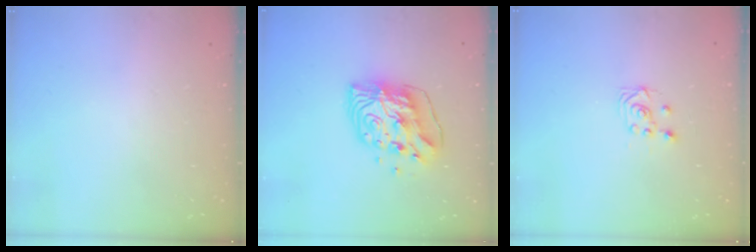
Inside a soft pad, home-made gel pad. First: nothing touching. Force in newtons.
{"total": 10.6, "press": 10.5, "slide": 1.6}
{"total": 2.7, "press": 2.4, "slide": 1.3}